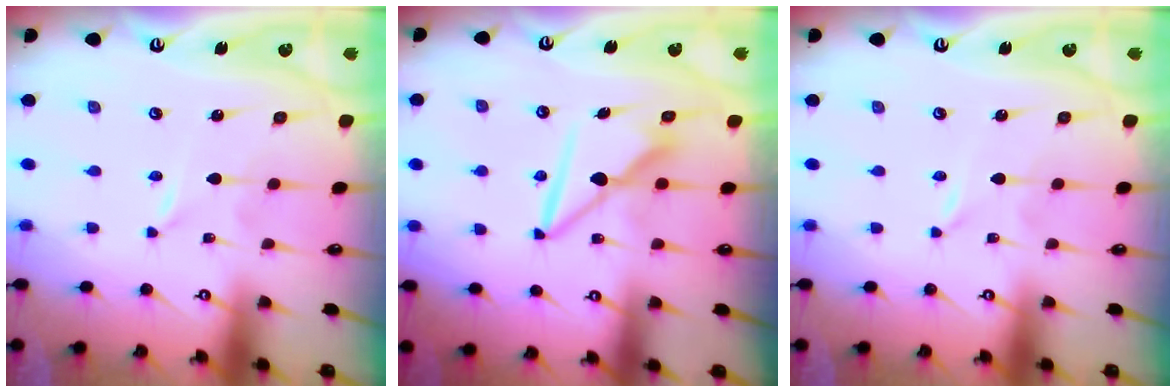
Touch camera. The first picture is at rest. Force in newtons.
{"total": 8.2, "press": 8.2, "slide": 0.3}
{"total": 0.0}